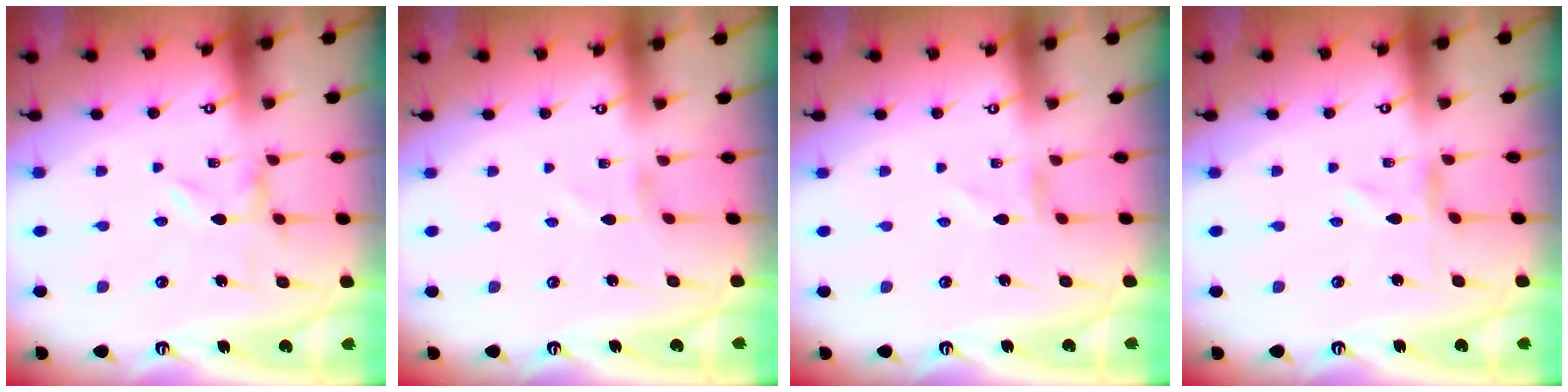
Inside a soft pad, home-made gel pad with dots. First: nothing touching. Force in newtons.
{"total": 1.0, "press": 1.0, "slide": 0.0}
{"total": 0.7, "press": 0.7, "slide": 0.1}
{"total": 0.0}